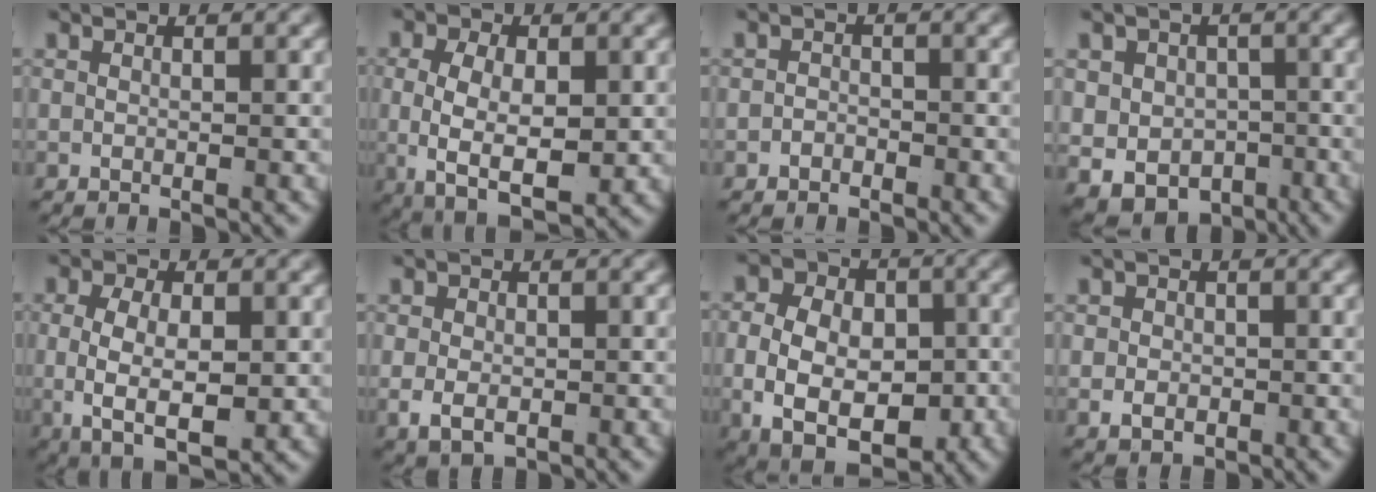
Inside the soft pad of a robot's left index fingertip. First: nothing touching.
{"total": 8.8, "force": [-2.0, 5.8, 6.4], "torque": [-0.127, -0.040, -0.014]}
{"total": 1.2, "force": [-1.0, 0.5, -0.1], "torque": [0.009, -0.008, -0.017]}
{"total": 10.1, "force": [-4.5, 8.2, 3.8], "torque": [-0.078, -0.057, -0.058]}
{"total": 7.7, "force": [-1.4, 4.5, 6.1], "torque": [-0.120, -0.030, -0.008]}
{"total": 3.0, "force": [-0.5, 2.2, 1.9], "torque": [-0.041, -0.023, 0.007]}
{"total": 12.8, "force": [-4.6, 9.3, 7.4], "torque": [-0.132, -0.047, -0.060]}
{"total": 2.2, "force": [-0.4, 1.8, 1.1], "torque": [-0.021, -0.013, 0.003]}